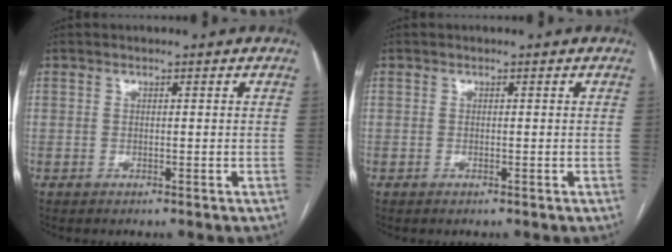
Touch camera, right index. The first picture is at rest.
{"total": 0.0}